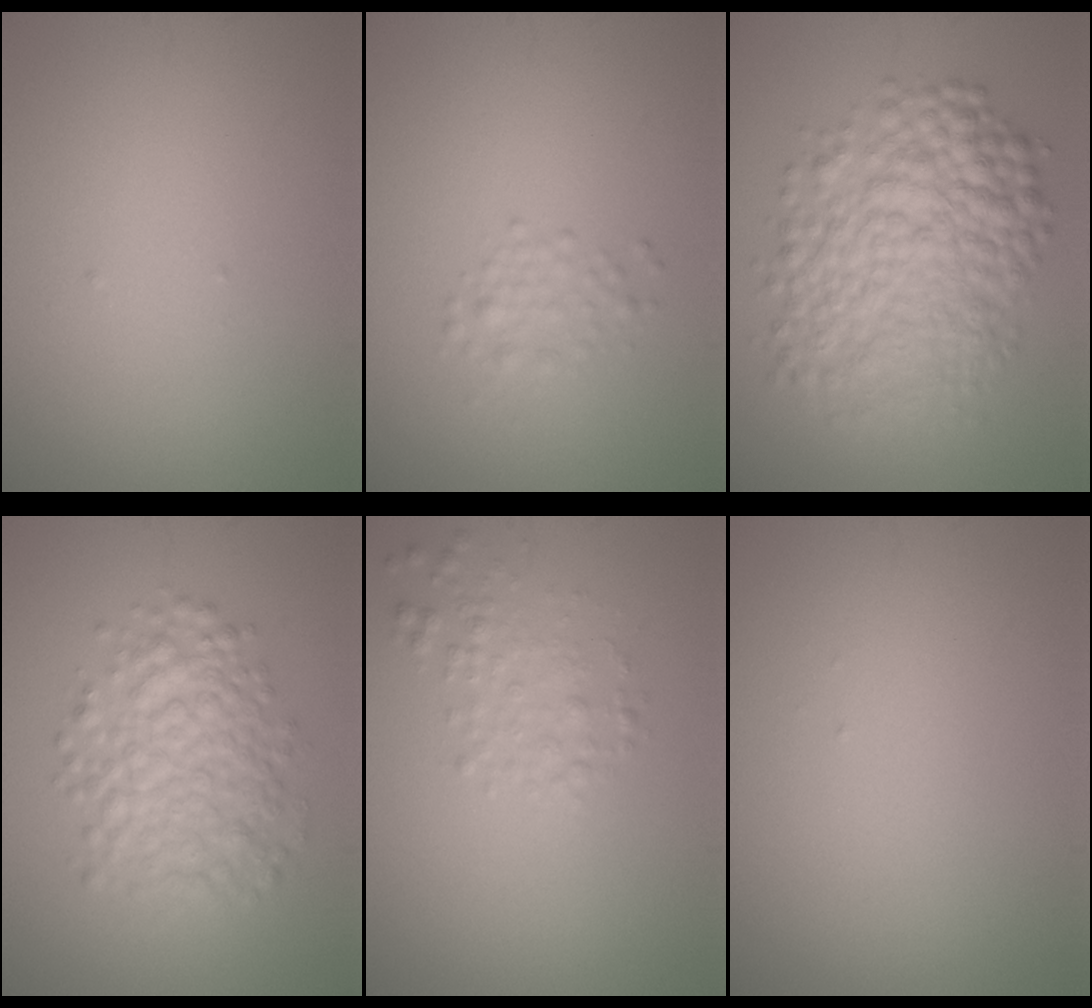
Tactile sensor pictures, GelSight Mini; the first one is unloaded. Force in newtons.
{"total": 2.2, "press": 2.2, "slide": 0.0}
{"total": 9.0, "press": 9.0, "slide": 0.1}
{"total": 5.4, "press": 5.4, "slide": 0.1}
{"total": 2.0, "press": 2.0, "slide": 0.1}
{"total": 0.0}